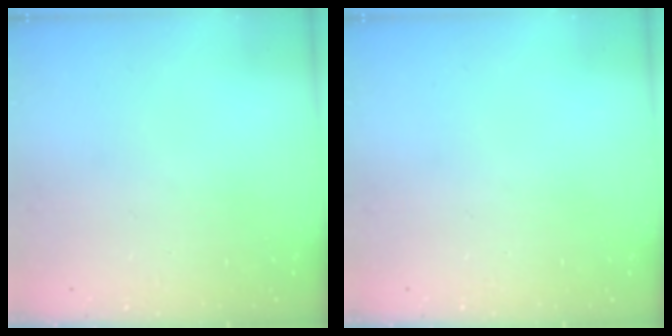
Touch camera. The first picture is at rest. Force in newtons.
{"total": 0.0}